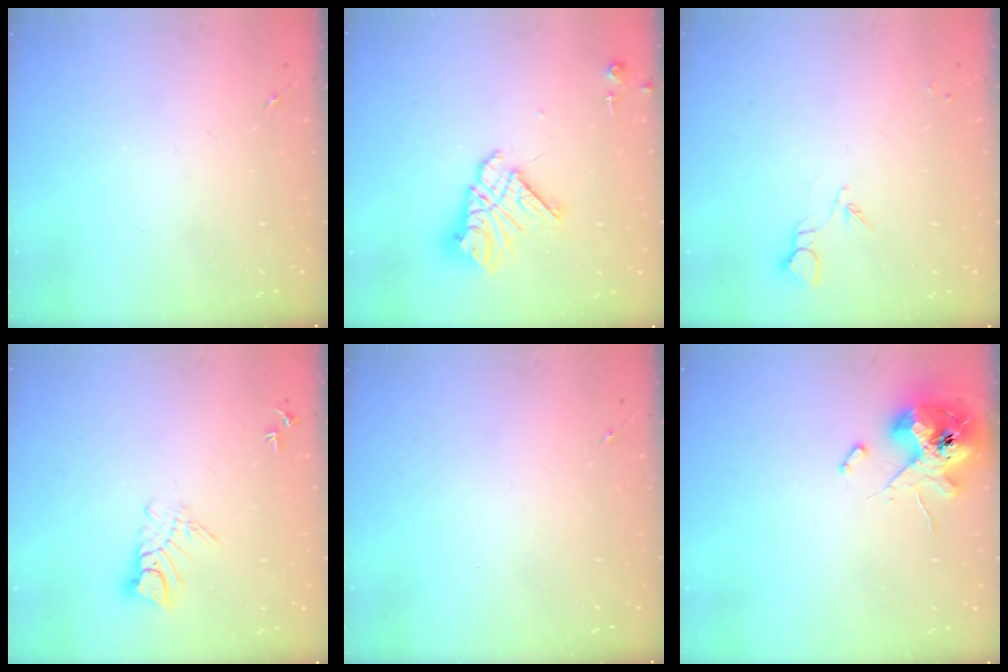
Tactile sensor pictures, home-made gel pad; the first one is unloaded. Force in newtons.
{"total": 14.4, "press": 14.3, "slide": 1.4}
{"total": 3.6, "press": 3.5, "slide": 0.4}
{"total": 6.5, "press": 6.5, "slide": 0.5}
{"total": 0.0}
{"total": 13.0, "press": 12.8, "slide": 1.9}